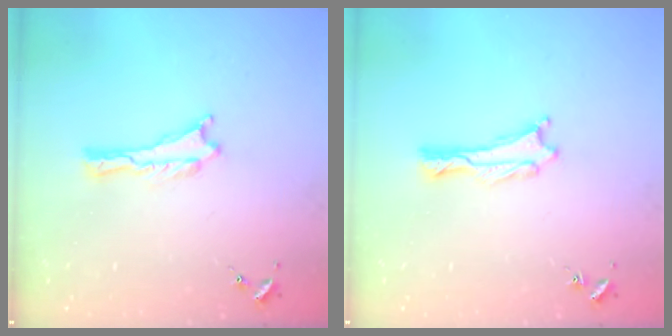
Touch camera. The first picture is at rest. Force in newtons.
{"total": 0.0}